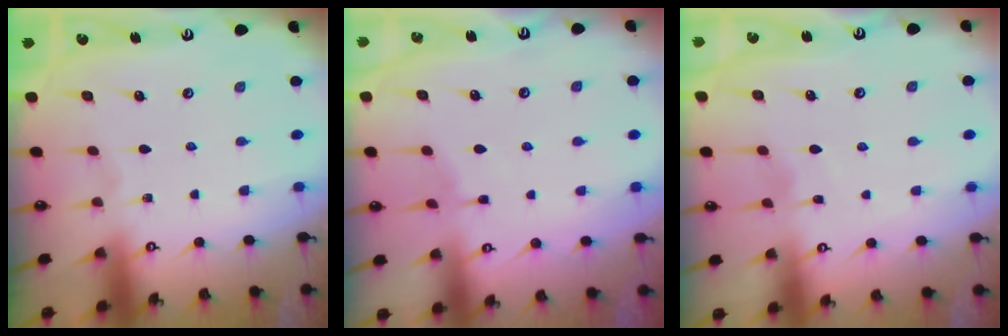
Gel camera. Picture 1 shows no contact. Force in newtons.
{"total": 3.0, "press": 2.9, "slide": 0.5}
{"total": 4.1, "press": 4.1, "slide": 0.3}